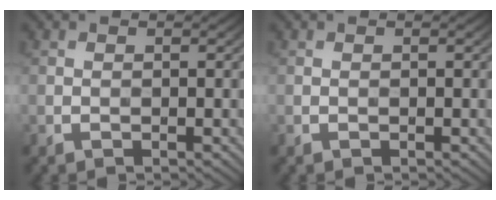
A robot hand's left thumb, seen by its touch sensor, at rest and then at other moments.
{"total": 0.0}